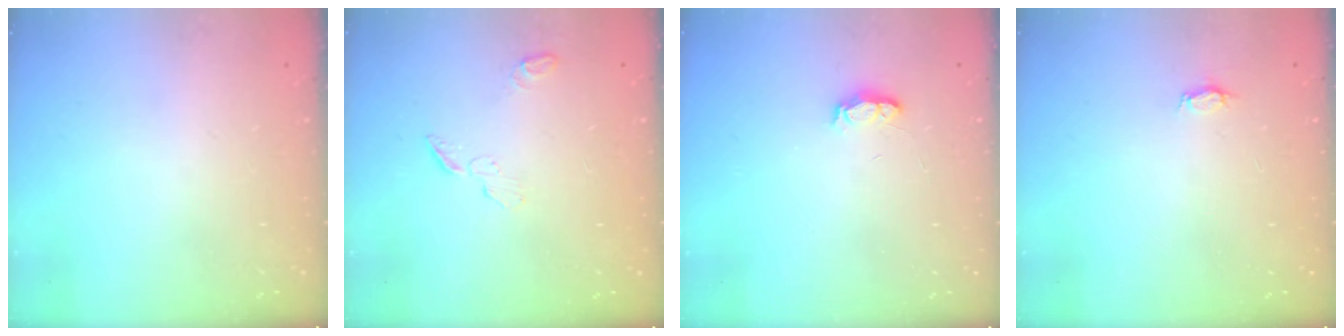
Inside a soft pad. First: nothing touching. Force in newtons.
{"total": 4.4, "press": 4.4, "slide": 0.5}
{"total": 4.2, "press": 3.6, "slide": 2.1}
{"total": 2.8, "press": 2.8, "slide": 0.3}